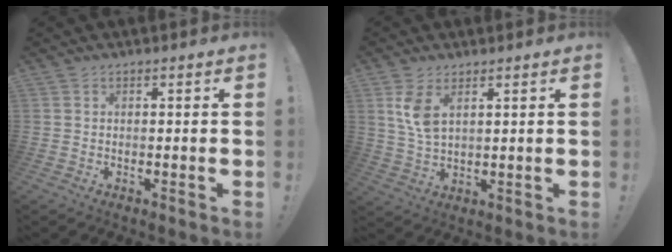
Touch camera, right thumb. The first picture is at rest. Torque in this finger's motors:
{"motor_torque": [0.07, 0.07, 0.41, -0.06, 0.22]}